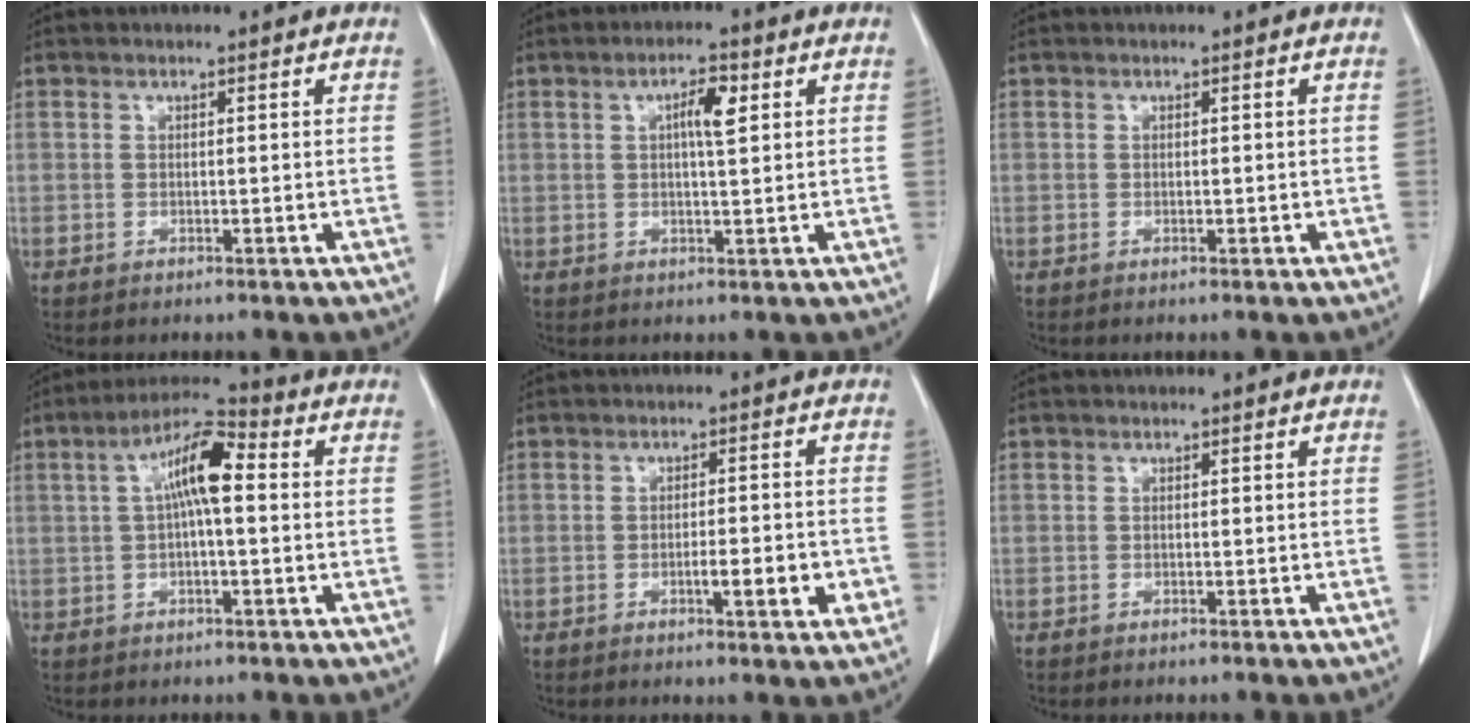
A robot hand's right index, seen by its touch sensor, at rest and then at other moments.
{"total": 4.2, "force": [1.3, 0.9, 3.9], "torque": [-0.069, 0.004, 0.020]}
{"total": 1.0, "force": [-0.2, 0.5, 0.8], "torque": [-0.013, -0.001, -0.003]}
{"total": 8.7, "force": [1.2, 2.1, 8.4], "torque": [-0.155, 0.029, 0.012]}
{"total": 5.7, "force": [-1.8, 1.2, 5.3], "torque": [-0.073, 0.000, -0.023]}
{"total": 0.0}